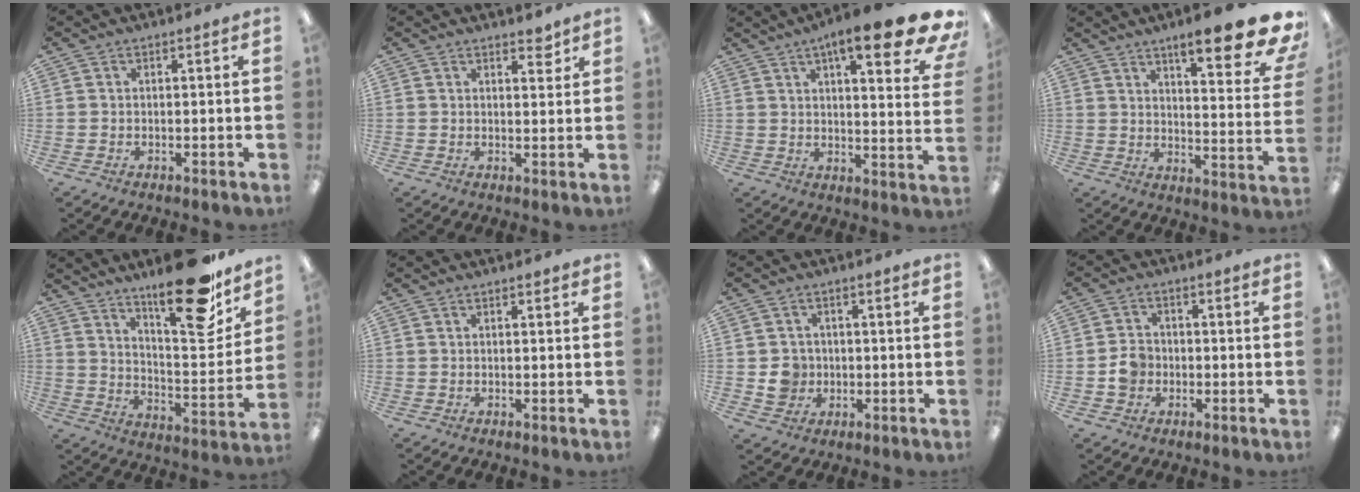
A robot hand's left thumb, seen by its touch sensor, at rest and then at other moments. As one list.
[{"total": 3.0, "force": [2.5, 1.1, 1.1], "torque": [-0.002, -0.017, 0.042]}, {"total": 16.4, "force": [10.0, 3.8, 12.4], "torque": [-0.167, -0.060, 0.149]}, {"total": 15.7, "force": [11.0, 3.4, 10.7], "torque": [-0.143, -0.080, 0.172]}, {"total": 21.4, "force": [16.4, 5.6, 12.5], "torque": [-0.185, -0.117, 0.267]}, {"total": 0.7, "force": [0.5, 0.1, 0.4], "torque": [-0.002, -0.003, 0.007]}, {"total": 4.8, "force": [-0.3, 4.7, 1.3], "torque": [-0.014, 0.006, -0.004]}, {"total": 4.7, "force": [-1.1, 4.0, 2.1], "torque": [-0.037, 0.010, -0.019]}]